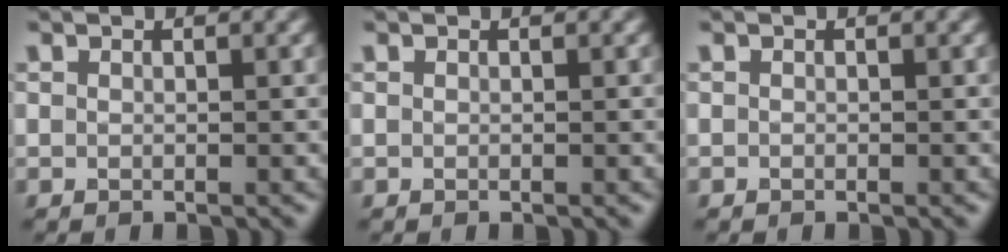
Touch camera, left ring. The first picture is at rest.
{"total": 0.0}
{"total": 0.0}